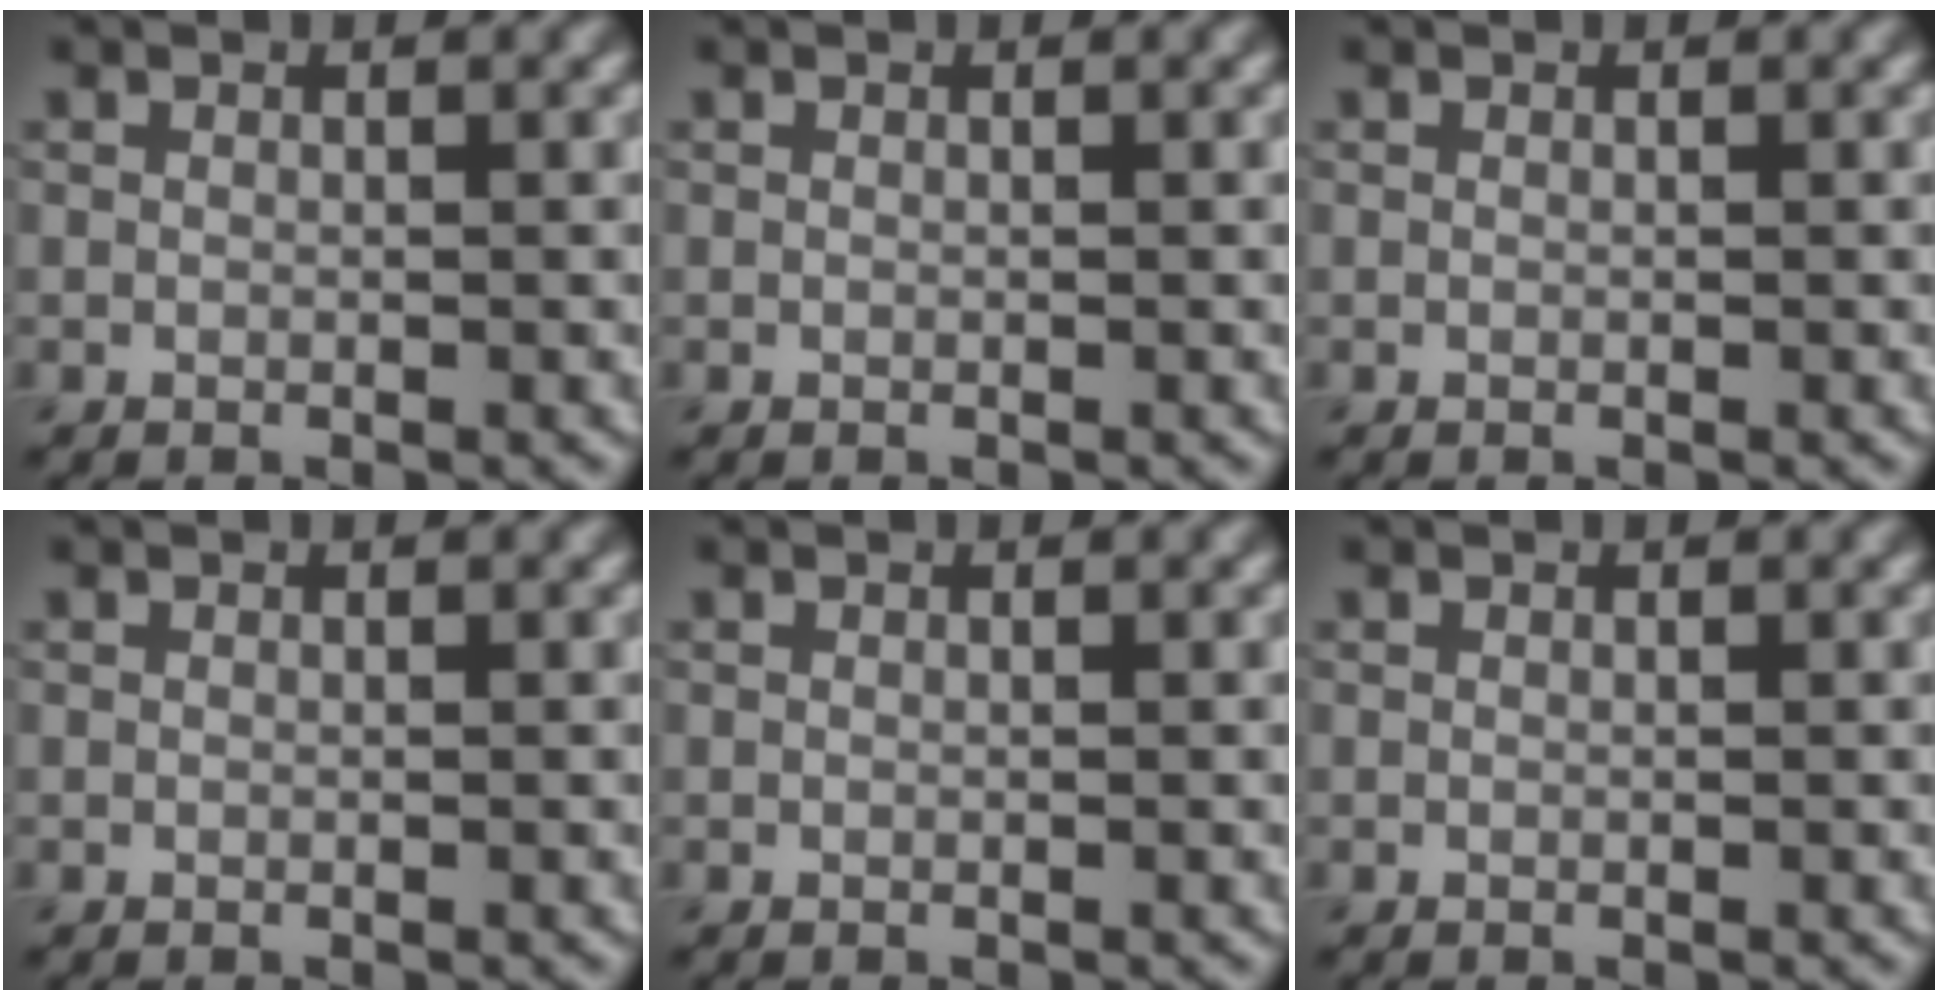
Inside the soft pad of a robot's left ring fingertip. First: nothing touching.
{"total": 0.0}
{"total": 0.0}
{"total": 0.0}
{"total": 0.0}
{"total": 0.0}